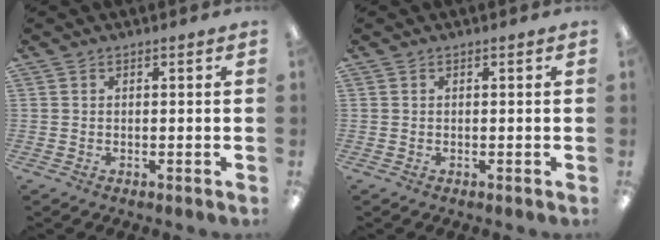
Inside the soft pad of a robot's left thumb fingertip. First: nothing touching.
{"total": 0.0}